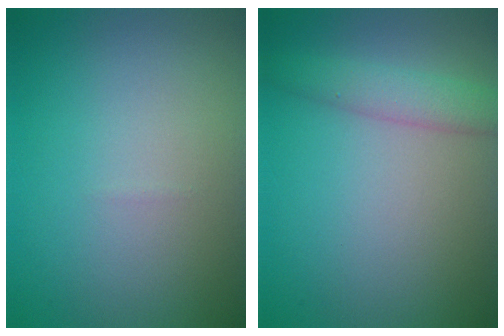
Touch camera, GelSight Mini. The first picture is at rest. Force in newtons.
{"total": 2.9, "press": 2.9, "slide": 0.1}